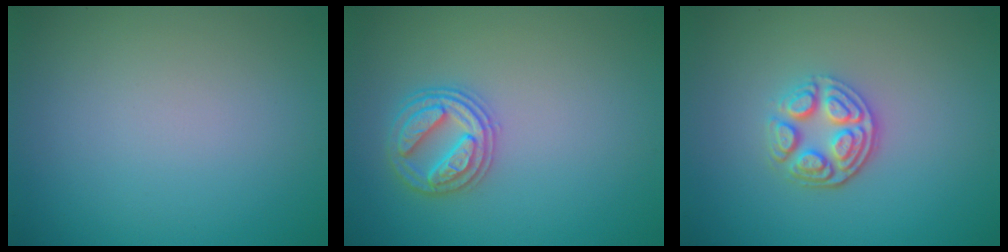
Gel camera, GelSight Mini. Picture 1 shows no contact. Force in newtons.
{"total": 2.9, "press": 2.9, "slide": 0.4}
{"total": 3.7, "press": 3.1, "slide": 2.2}